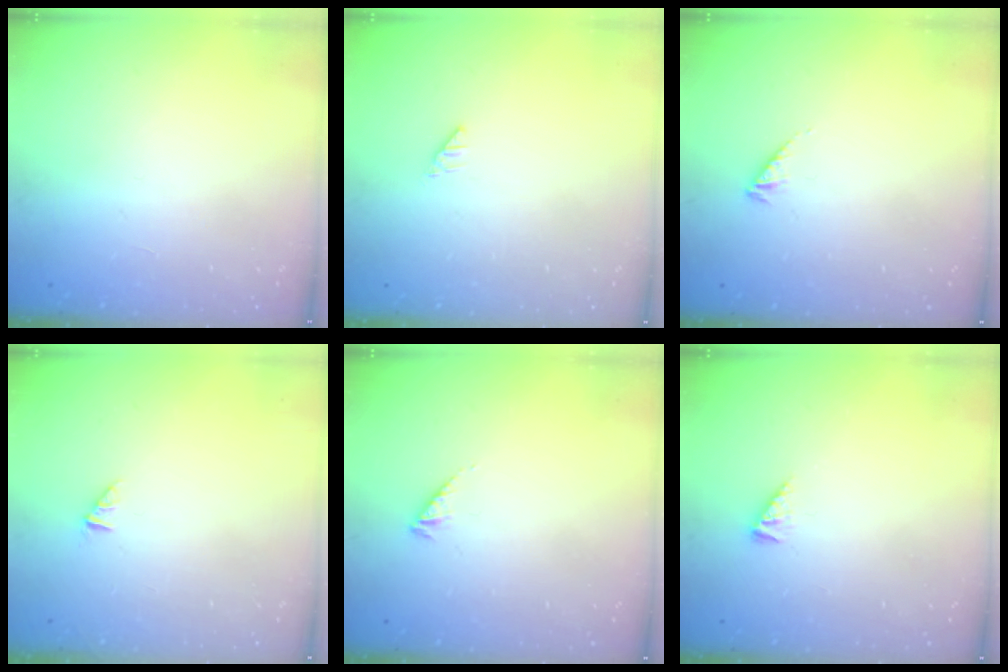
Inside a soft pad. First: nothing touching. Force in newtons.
{"total": 0.0}
{"total": 1.9, "press": 1.9, "slide": 0.4}
{"total": 0.0}
{"total": 1.9, "press": 1.9, "slide": 0.4}
{"total": 1.8, "press": 1.8, "slide": 0.4}